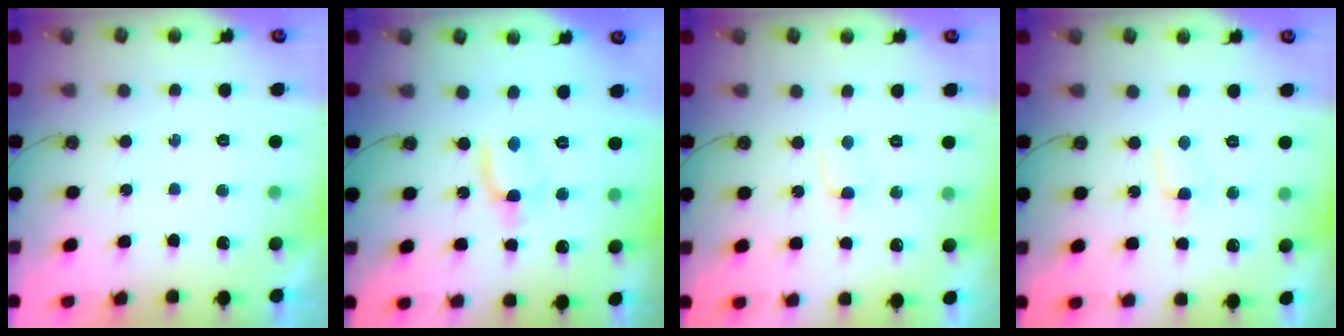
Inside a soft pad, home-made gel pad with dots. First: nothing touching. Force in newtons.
{"total": 3.4, "press": 3.4, "slide": 0.3}
{"total": 2.8, "press": 2.8, "slide": 0.2}
{"total": 3.9, "press": 3.8, "slide": 0.3}